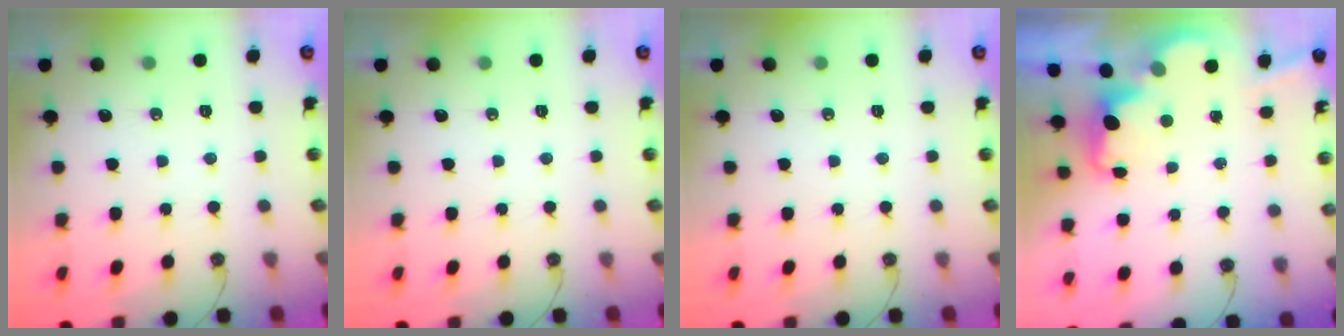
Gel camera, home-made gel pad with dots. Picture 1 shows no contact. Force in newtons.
{"total": 0.0}
{"total": 0.0}
{"total": 3.5, "press": 3.5, "slide": 0.7}